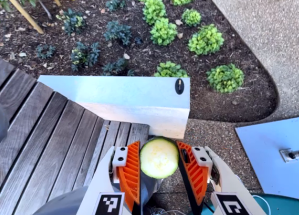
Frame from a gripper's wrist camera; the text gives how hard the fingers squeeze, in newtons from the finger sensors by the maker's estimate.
{"total": 8.7, "left": 8.9, "right": 8.4}